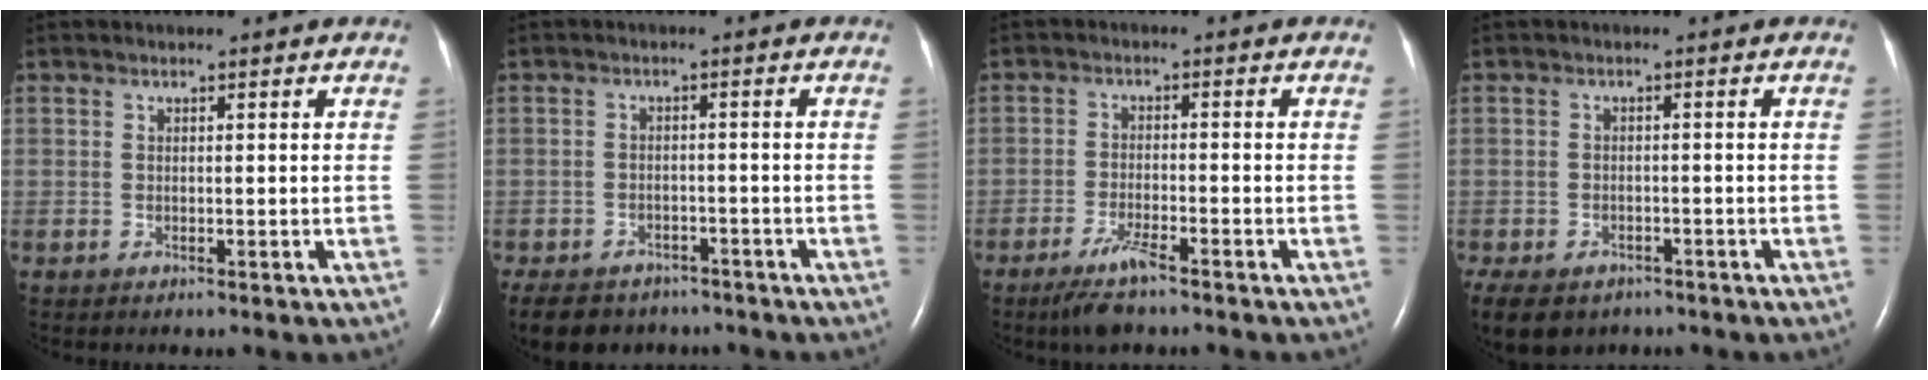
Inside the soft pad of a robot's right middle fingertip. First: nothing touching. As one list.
[{"total": 11.3, "force": [-8.7, 6.3, 3.5], "torque": [-0.079, -0.008, -0.113]}, {"total": 4.9, "force": [-3.6, 0.5, 3.4], "torque": [-0.079, -0.011, -0.066]}, {"total": 19.1, "force": [-11.1, 13.5, 7.8], "torque": [-0.270, -0.023, -0.146]}]